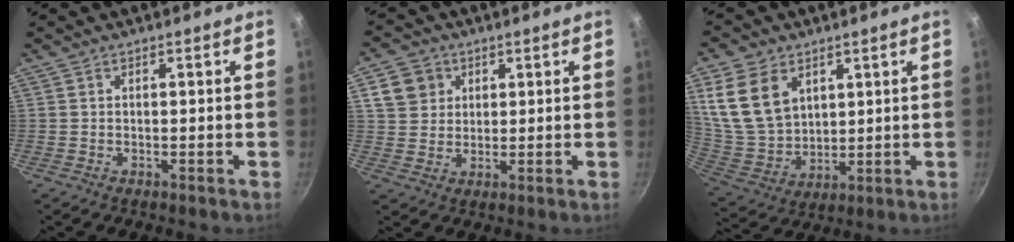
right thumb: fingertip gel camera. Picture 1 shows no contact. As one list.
[{"total": 6.2, "force": [2.1, 5.4, 2.1], "torque": [-0.010, 0.006, 0.035]}, {"total": 15.1, "force": [6.1, 10.7, 8.8], "torque": [-0.155, -0.028, 0.138]}]